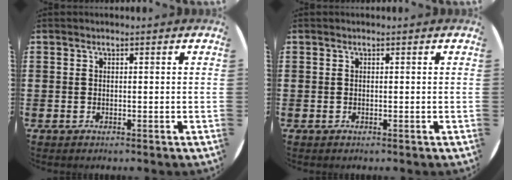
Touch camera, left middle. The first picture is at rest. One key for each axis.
{"total": 0.0}